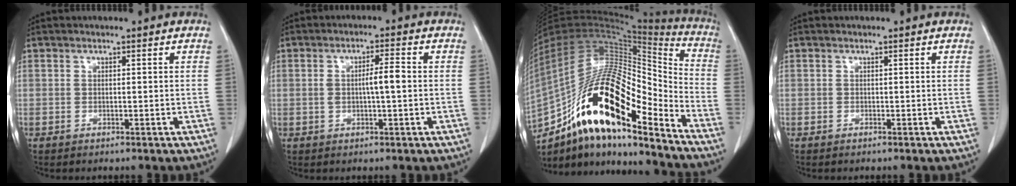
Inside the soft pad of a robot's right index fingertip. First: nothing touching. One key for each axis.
{"total": 3.9, "fx": 0.0, "fy": 0.5, "fz": 3.9, "tx": -0.067, "ty": 0.008, "tz": -0.001}
{"total": 27.4, "fx": -15.5, "fy": 7.3, "fz": 21.4, "tx": -0.396, "ty": 0.002, "tz": -0.266}
{"total": 0.0}